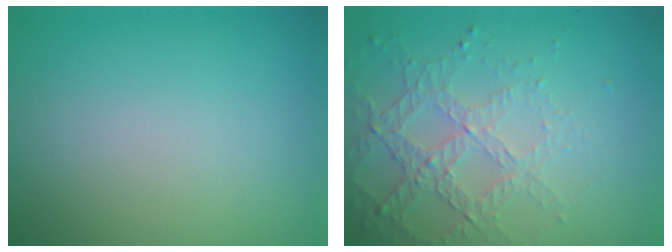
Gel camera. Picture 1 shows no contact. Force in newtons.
{"total": 4.7, "press": 3.1, "slide": 3.5}